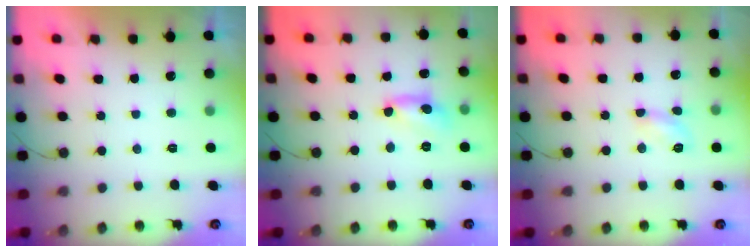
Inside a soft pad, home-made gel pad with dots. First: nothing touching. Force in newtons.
{"total": 6.8, "press": 6.8, "slide": 0.4}
{"total": 5.0, "press": 5.0, "slide": 0.5}